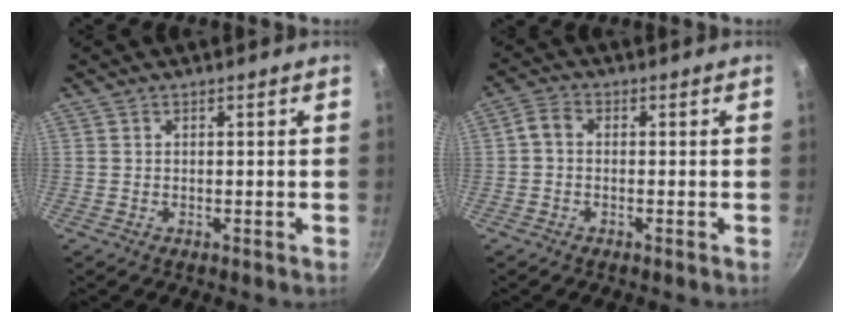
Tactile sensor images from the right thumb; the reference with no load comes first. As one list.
[{"total": 2.6, "force": [-0.4, 1.8, 1.8], "torque": [-0.044, 0.014, -0.016]}]